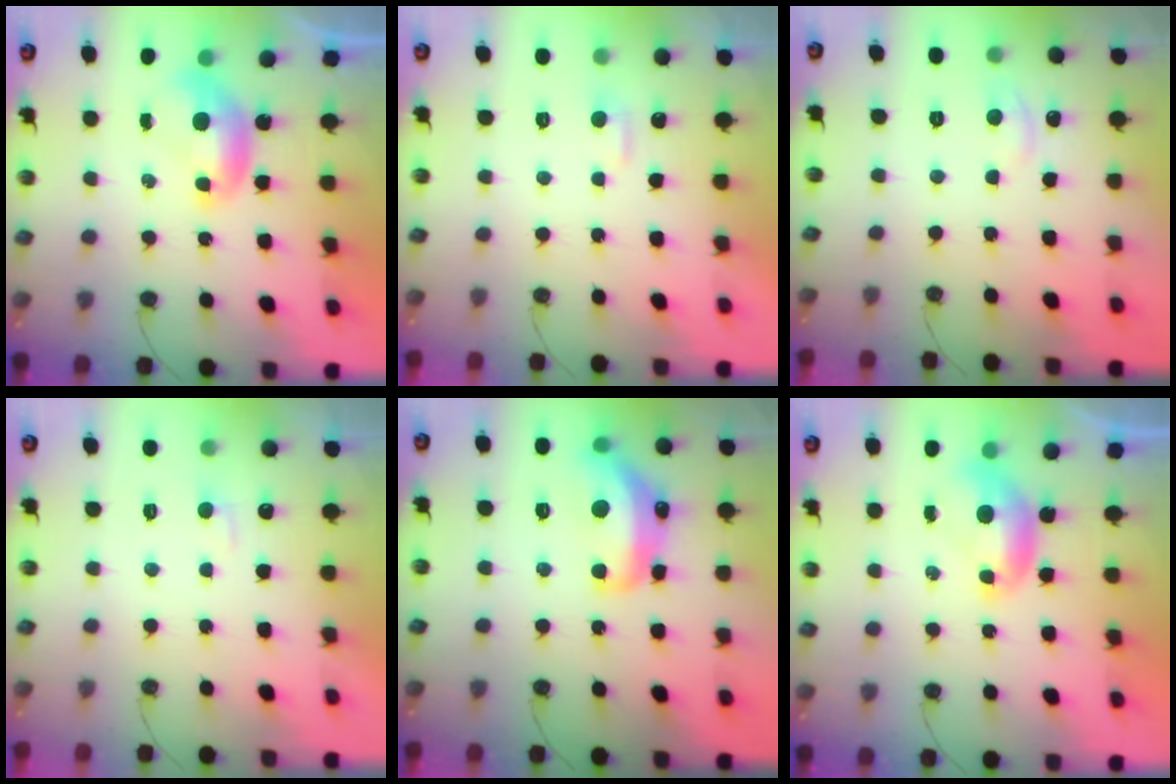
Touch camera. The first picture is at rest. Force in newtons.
{"total": 2.4, "press": 2.3, "slide": 0.5}
{"total": 1.4, "press": 1.3, "slide": 0.7}
{"total": 2.8, "press": 2.7, "slide": 0.4}
{"total": 9.5, "press": 9.4, "slide": 1.0}
{"total": 0.0}